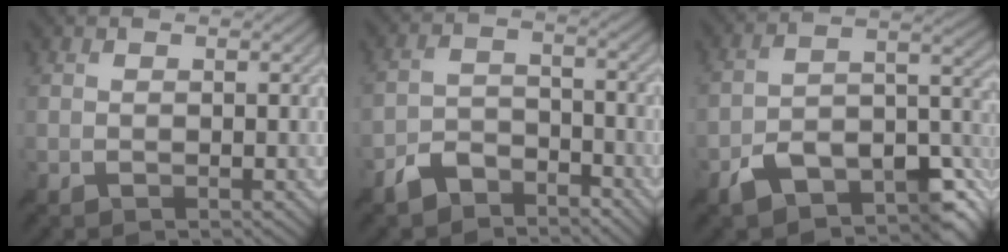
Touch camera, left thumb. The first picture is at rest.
{"total": 5.1, "force": [-4.1, 2.5, 1.7], "torque": [-0.035, -0.004, -0.089]}
{"total": 11.3, "force": [-7.2, 4.6, 7.3], "torque": [-0.114, -0.012, -0.132]}